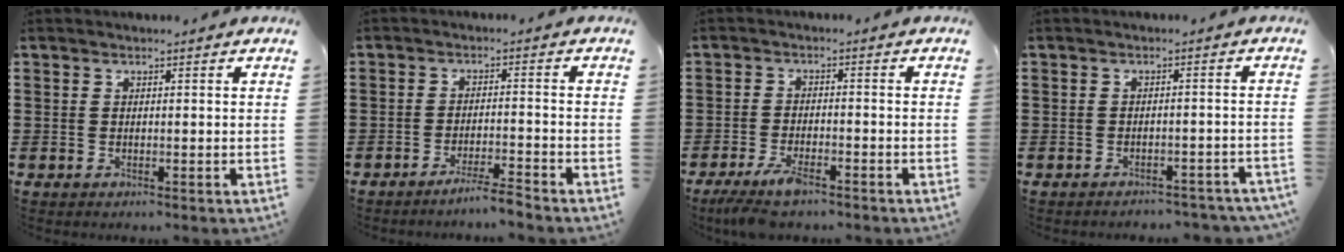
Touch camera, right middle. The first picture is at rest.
{"total": 3.6, "force": [-3.2, -0.3, 1.4], "torque": [-0.021, 0.001, -0.062]}
{"total": 4.6, "force": [-3.5, 0.9, 2.9], "torque": [-0.066, -0.008, -0.069]}
{"total": 2.0, "force": [-2.0, 0.2, 0.2], "torque": [-0.007, 0.002, -0.041]}